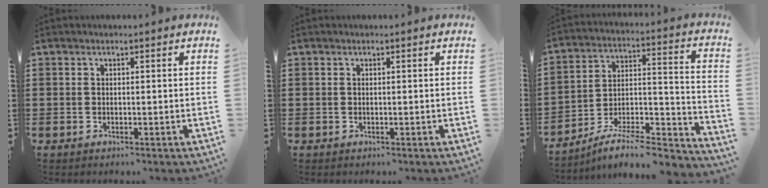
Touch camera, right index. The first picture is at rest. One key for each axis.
{"total": 0.0}
{"total": 7.0, "fx": -6.1, "fy": 1.4, "fz": 3.3, "tx": -0.052, "ty": 0.001, "tz": -0.120}